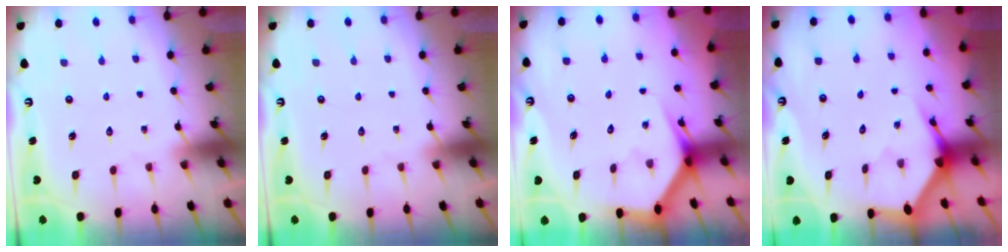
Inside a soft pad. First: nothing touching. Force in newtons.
{"total": 0.0}
{"total": 3.4, "press": 3.4, "slide": 0.2}
{"total": 3.4, "press": 3.4, "slide": 0.1}